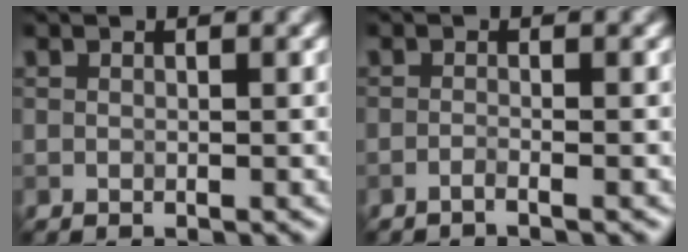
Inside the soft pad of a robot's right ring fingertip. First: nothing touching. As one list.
[{"total": 0.9, "force": [-0.7, 0.1, 0.6], "torque": [-0.007, -0.001, -0.018]}]